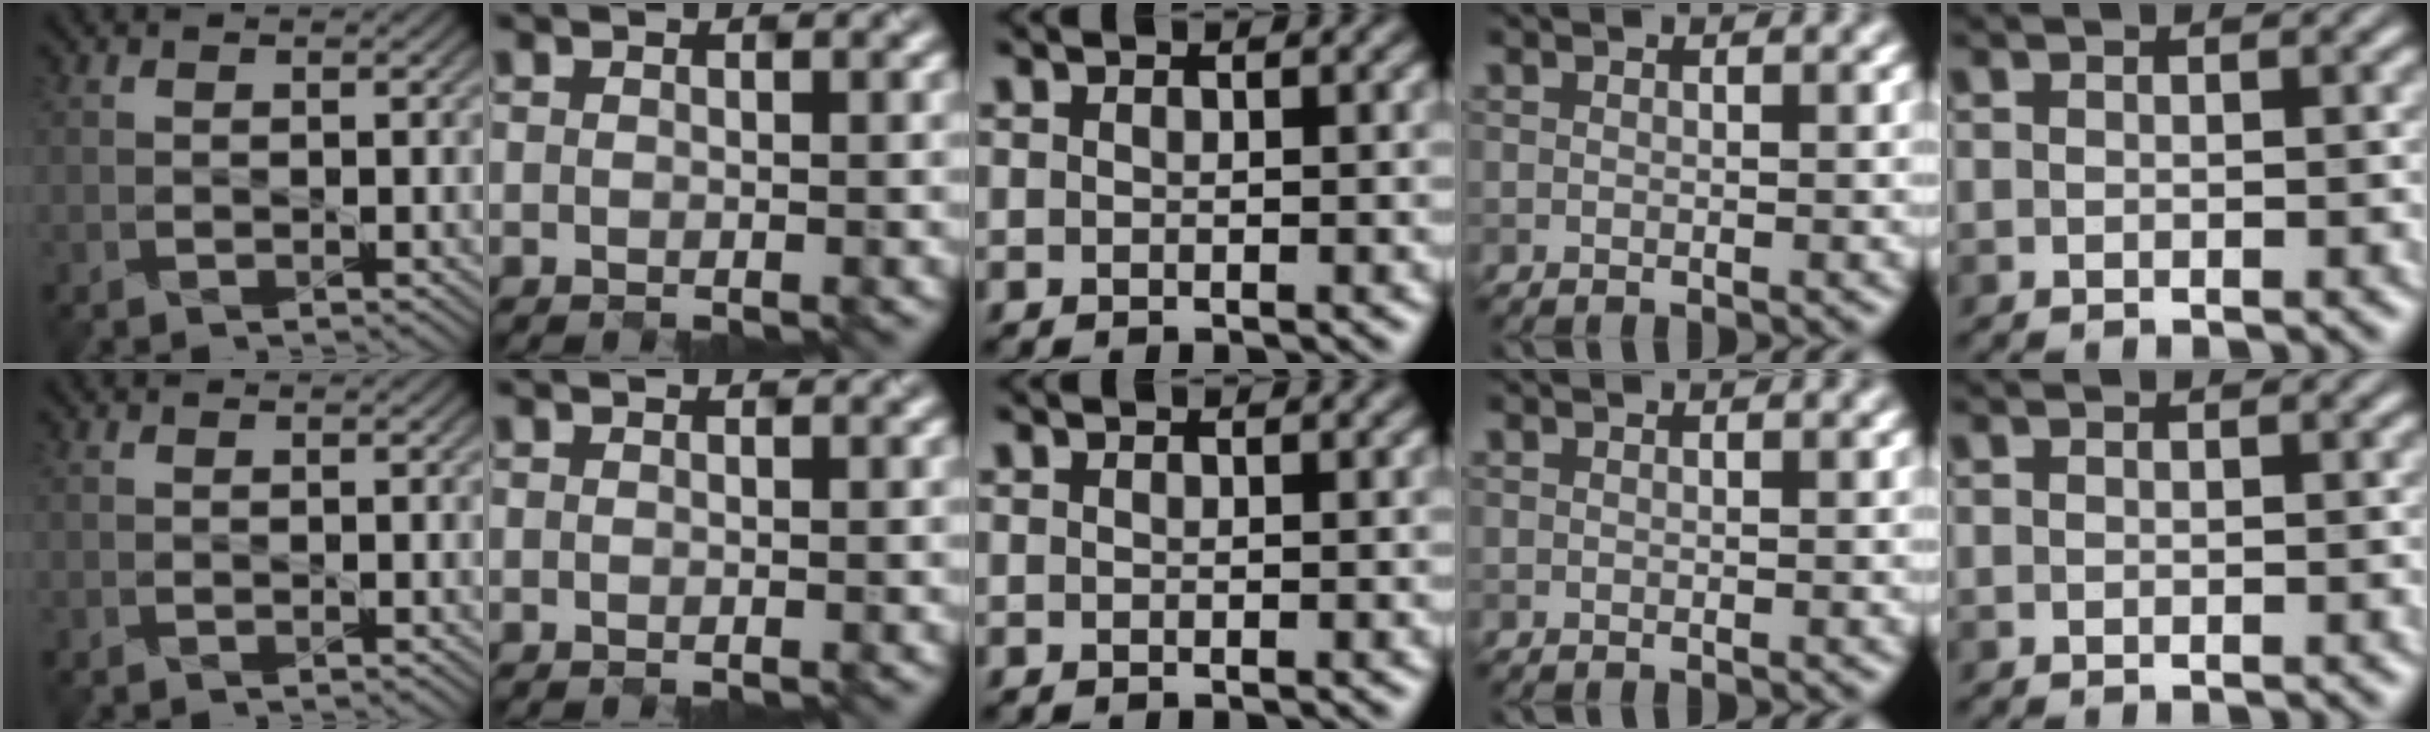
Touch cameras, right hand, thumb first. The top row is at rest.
{}